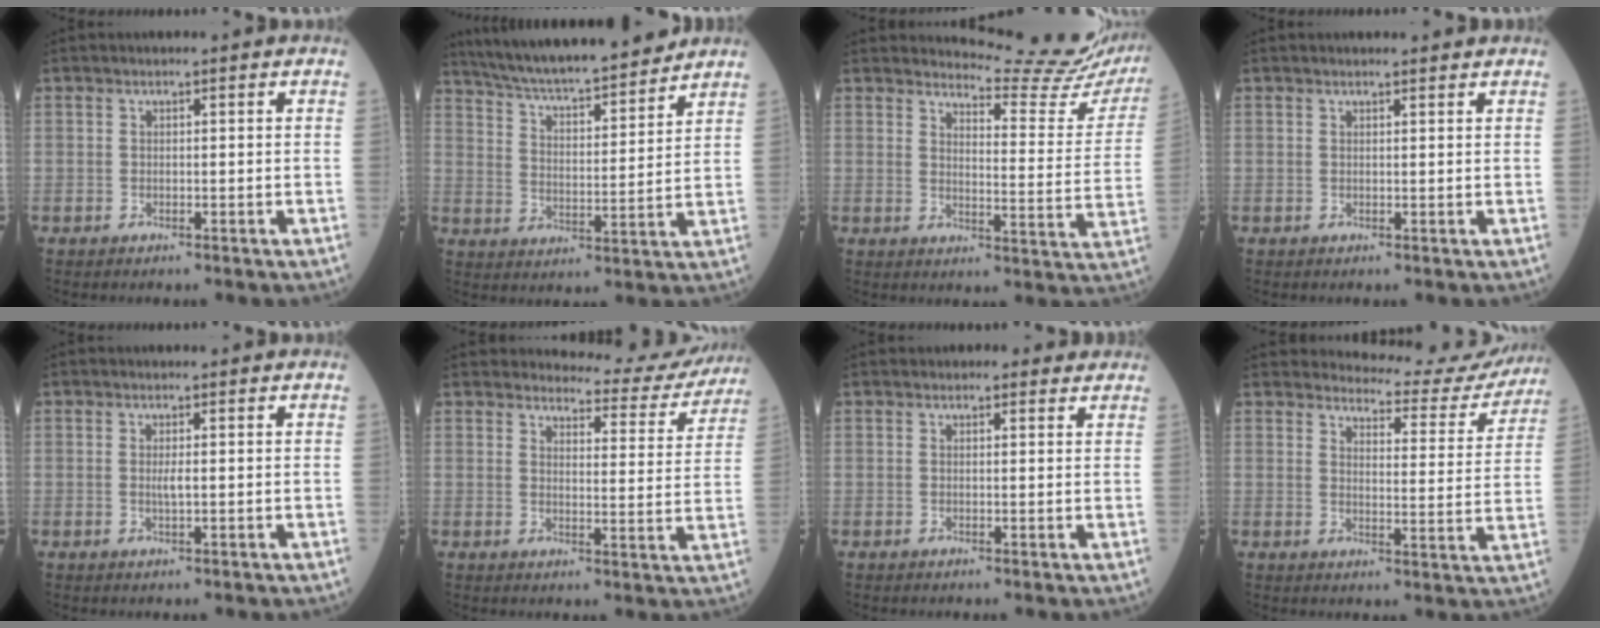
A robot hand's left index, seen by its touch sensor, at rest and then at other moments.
{"total": 18.5, "force": [16.6, 1.9, 8.0], "torque": [-0.136, 0.014, 0.260]}
{"total": 15.0, "force": [14.9, -0.6, 1.8], "torque": [-0.022, -0.116, 0.160]}
{"total": 1.8, "force": [1.7, 0.2, 0.4], "torque": [-0.009, 0.003, 0.019]}
{"total": 1.4, "force": [-0.1, 0.2, 1.3], "torque": [-0.028, -0.002, -0.001]}
{"total": 11.3, "force": [11.1, 1.9, 0.6], "torque": [0.009, -0.043, 0.115]}
{"total": 2.1, "force": [1.7, 1.1, 0.6], "torque": [-0.003, 0.005, 0.014]}
{"total": 13.5, "force": [13.4, 2.0, 0.8], "torque": [0.008, -0.060, 0.139]}